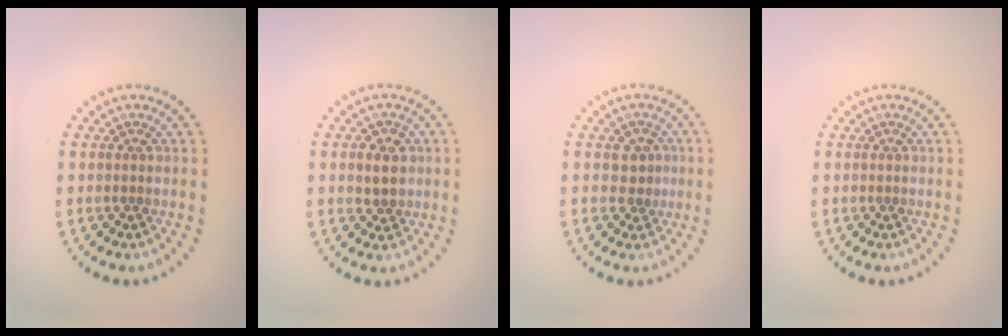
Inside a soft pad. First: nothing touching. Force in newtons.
{"total": 1.9, "press": 1.8, "slide": 0.6}
{"total": 1.9, "press": 1.8, "slide": 0.8}
{"total": 0.0}